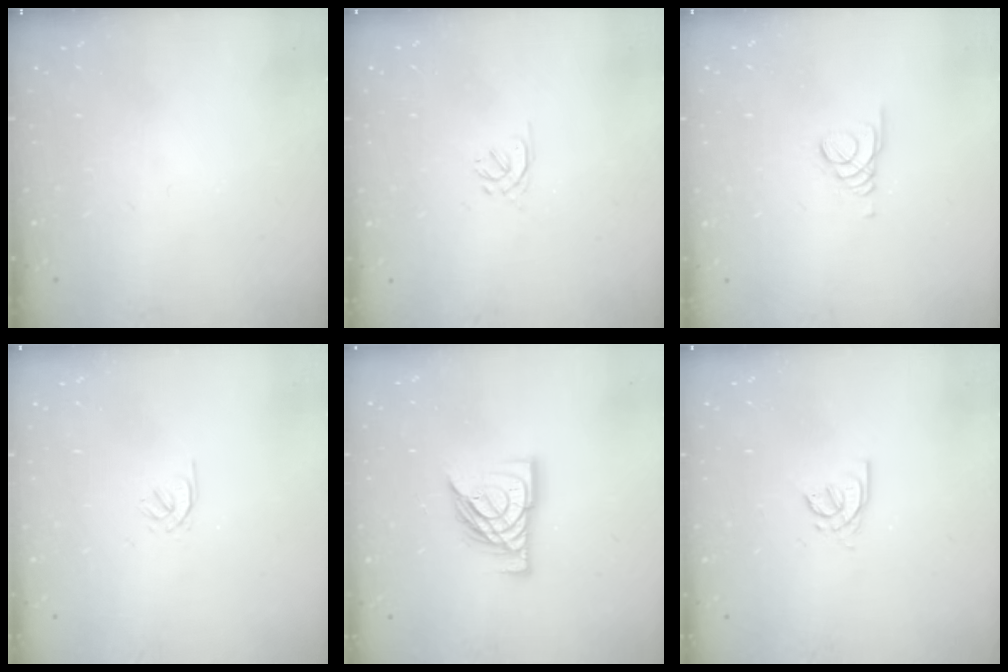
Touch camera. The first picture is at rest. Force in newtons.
{"total": 1.3, "press": 1.2, "slide": 0.5}
{"total": 1.3, "press": 1.3, "slide": 0.1}
{"total": 0.5, "press": 0.3, "slide": 0.4}
{"total": 13.2, "press": 13.2, "slide": 1.1}
{"total": 3.9, "press": 3.9, "slide": 0.7}